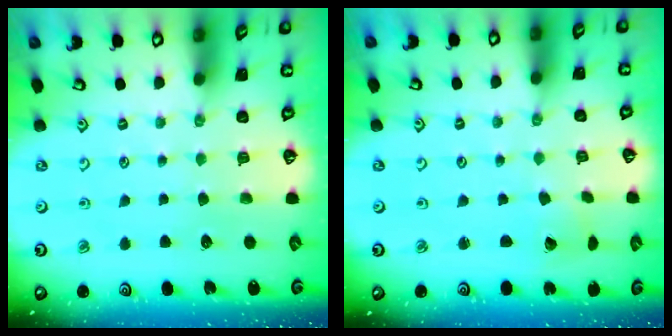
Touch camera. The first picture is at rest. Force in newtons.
{"total": 2.9, "press": 2.9, "slide": 0.1}